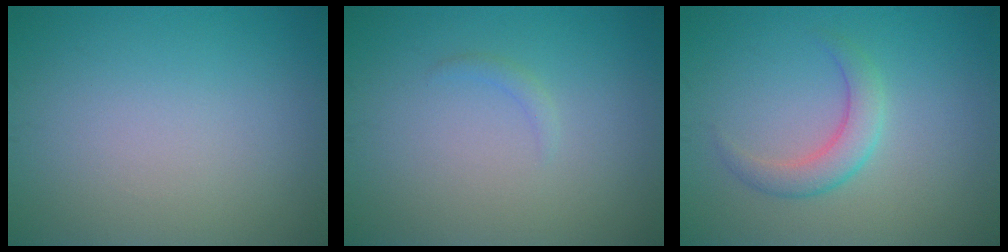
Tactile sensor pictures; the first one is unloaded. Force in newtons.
{"total": 0.7, "press": 0.7, "slide": 0.1}
{"total": 2.7, "press": 2.7, "slide": 0.1}